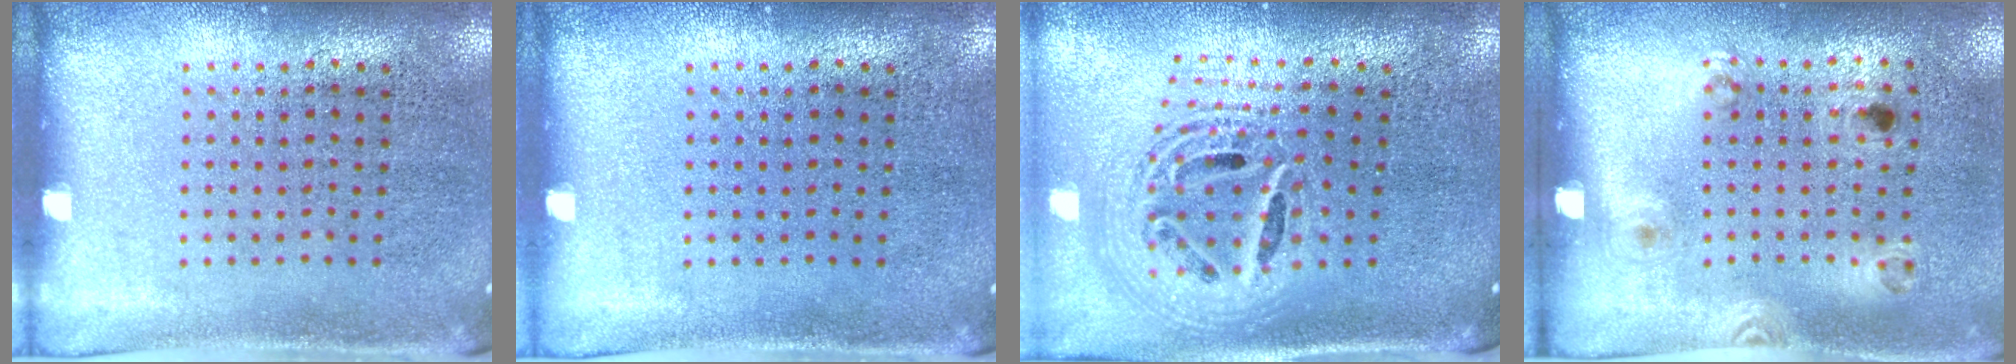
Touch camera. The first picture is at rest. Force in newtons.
{"total": 0.0}
{"total": 2.3, "press": 1.7, "slide": 1.5}
{"total": 1.3, "press": 0.8, "slide": 1.0}